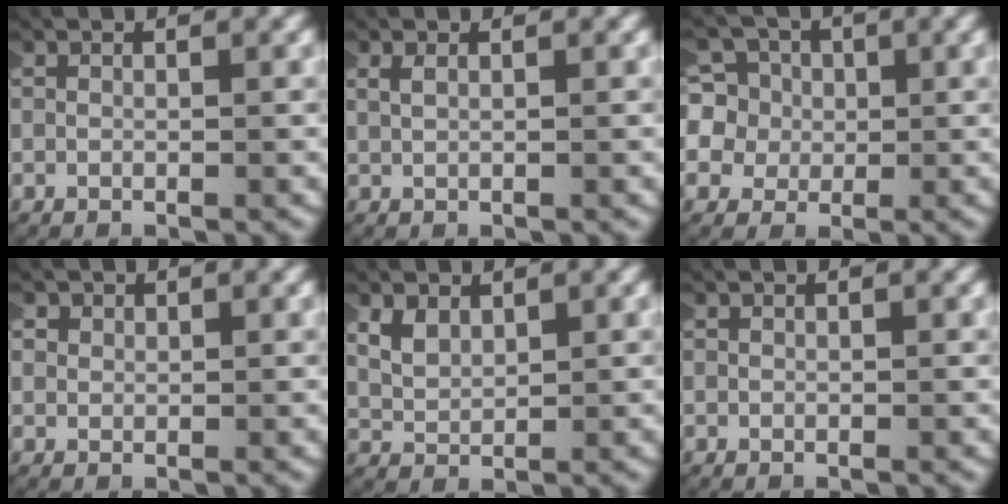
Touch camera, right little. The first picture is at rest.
{"total": 1.0, "force": [0.7, 0.2, 0.7], "torque": [-0.016, 0.000, 0.016]}
{"total": 9.6, "force": [-1.0, 9.1, 2.9], "torque": [-0.120, -0.032, -0.027]}
{"total": 1.5, "force": [0.3, 1.5, 0.3], "torque": [-0.018, 0.000, 0.000]}
{"total": 2.0, "force": [1.1, 1.1, 1.2], "torque": [-0.036, -0.007, 0.031]}
{"total": 0.0}